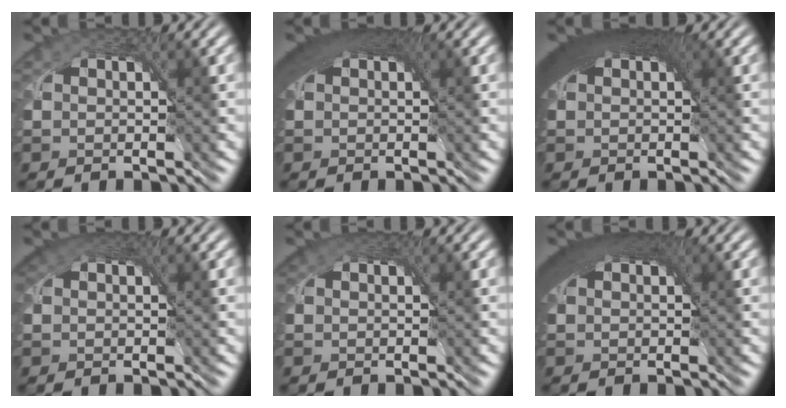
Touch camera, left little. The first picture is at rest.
{"total": 6.8, "force": [3.0, 3.3, 5.1], "torque": [-0.086, 0.015, 0.035]}
{"total": 8.9, "force": [3.1, 4.4, 7.1], "torque": [-0.111, 0.020, 0.033]}
{"total": 2.6, "force": [1.4, 1.6, 1.5], "torque": [-0.028, 0.005, 0.016]}
{"total": 0.9, "force": [0.5, 0.6, 0.5], "torque": [-0.010, 0.002, 0.005]}
{"total": 7.3, "force": [3.1, 3.6, 5.6], "torque": [-0.090, 0.017, 0.034]}